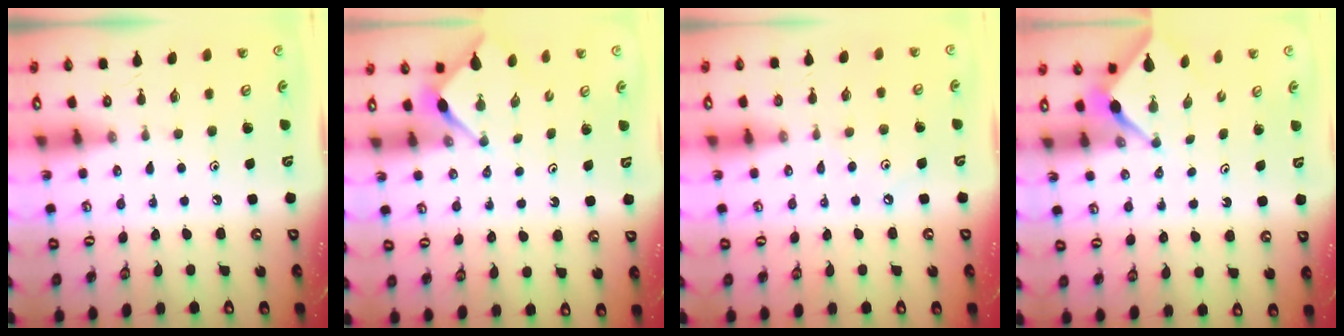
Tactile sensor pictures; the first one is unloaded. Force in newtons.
{"total": 2.8, "press": 2.8, "slide": 0.3}
{"total": 3.1, "press": 3.1, "slide": 0.4}
{"total": 2.5, "press": 2.4, "slide": 0.3}